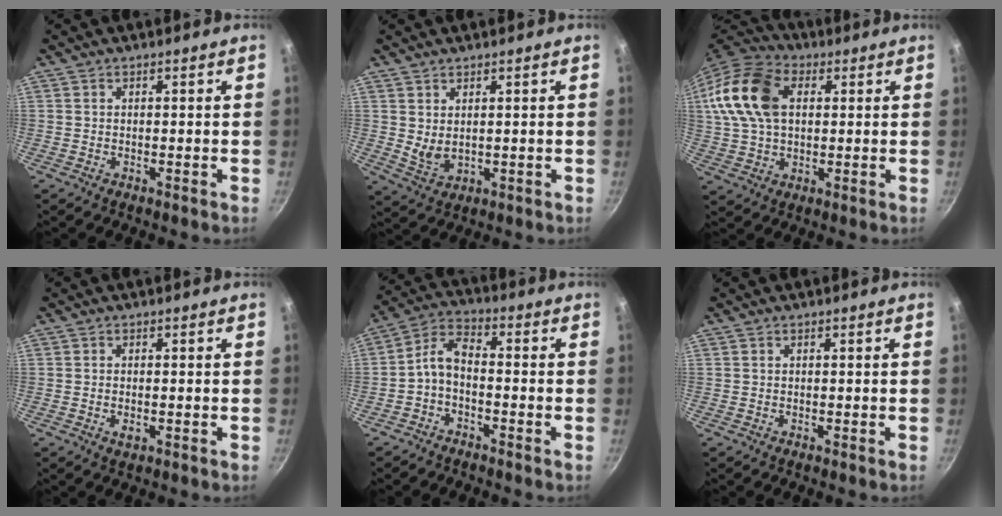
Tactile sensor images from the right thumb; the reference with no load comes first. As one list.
[{"total": 3.6, "force": [1.4, 2.0, 2.7], "torque": [-0.046, -0.021, 0.033]}, {"total": 17.5, "force": [4.0, 11.7, 12.4], "torque": [-0.234, 0.019, 0.062]}, {"total": 1.8, "force": [-0.4, 0.8, 1.5], "torque": [-0.031, -0.002, -0.008]}, {"total": 6.0, "force": [-2.4, 3.1, 4.5], "torque": [-0.096, 0.044, -0.054]}, {"total": 0.0}]